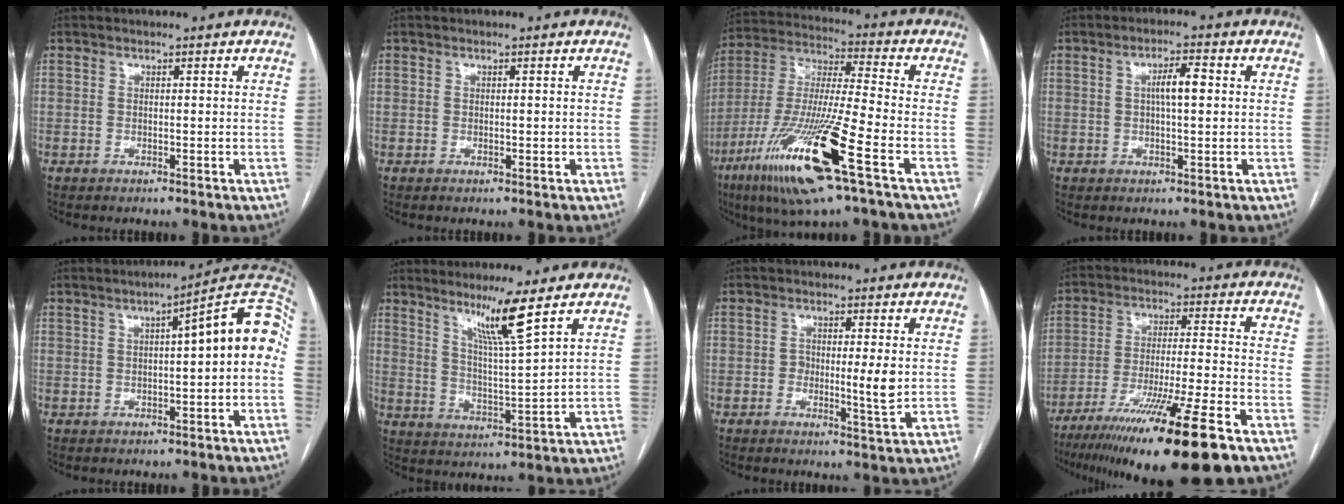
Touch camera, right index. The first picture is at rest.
{"total": 0.8, "force": [-0.1, 0.3, 0.7], "torque": [-0.013, -0.001, 0.001]}
{"total": 20.3, "force": [-9.4, 1.1, 17.9], "torque": [-0.380, -0.043, -0.178]}
{"total": 4.1, "force": [0.6, 0.8, 4.0], "torque": [-0.071, 0.010, 0.007]}
{"total": 10.4, "force": [0.9, 1.6, 10.2], "torque": [-0.131, 0.040, 0.005]}
{"total": 8.0, "force": [5.3, -1.5, 5.8], "torque": [-0.103, -0.020, 0.099]}
{"total": 4.3, "force": [-0.2, 0.7, 4.2], "torque": [-0.066, -0.004, -0.005]}
{"total": 20.7, "force": [-13.9, 0.2, 15.3], "torque": [-0.222, -0.043, -0.231]}